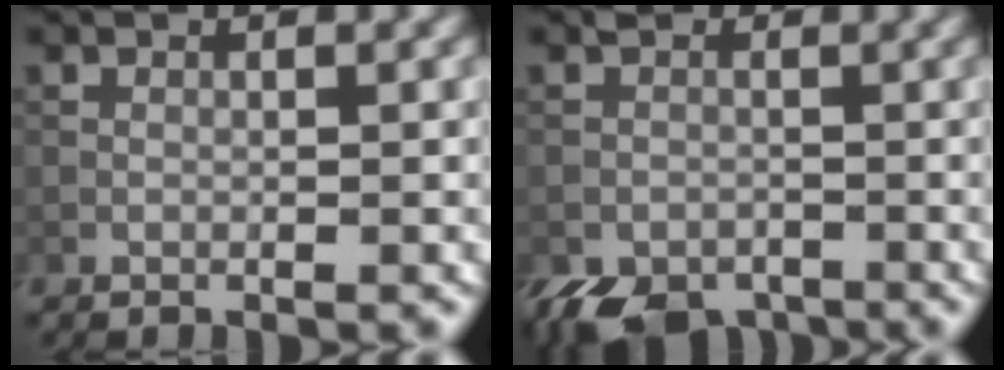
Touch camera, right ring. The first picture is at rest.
{"total": 5.8, "force": [-3.2, 4.1, 2.5], "torque": [-0.044, -0.014, -0.055]}